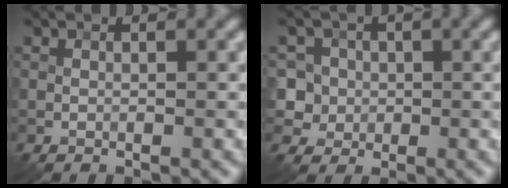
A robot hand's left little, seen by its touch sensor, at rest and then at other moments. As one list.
[{"total": 5.6, "force": [1.2, 5.2, 1.8], "torque": [-0.032, 0.032, -0.001]}]